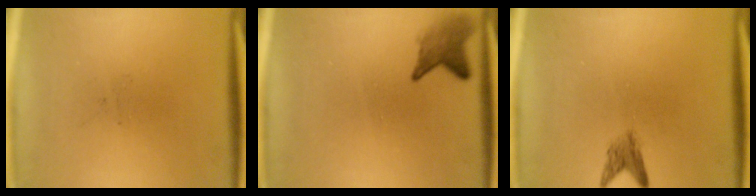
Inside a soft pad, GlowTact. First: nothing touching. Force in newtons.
{"total": 2.9}
{"total": 2.0}